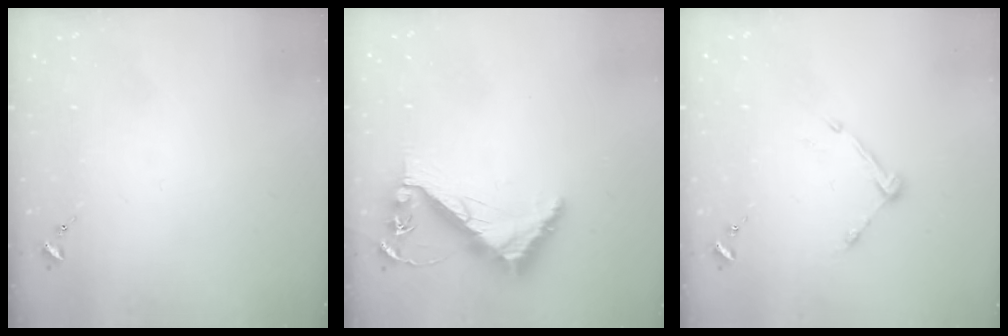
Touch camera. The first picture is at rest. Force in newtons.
{"total": 8.7, "press": 8.6, "slide": 0.9}
{"total": 6.9, "press": 6.9, "slide": 0.3}